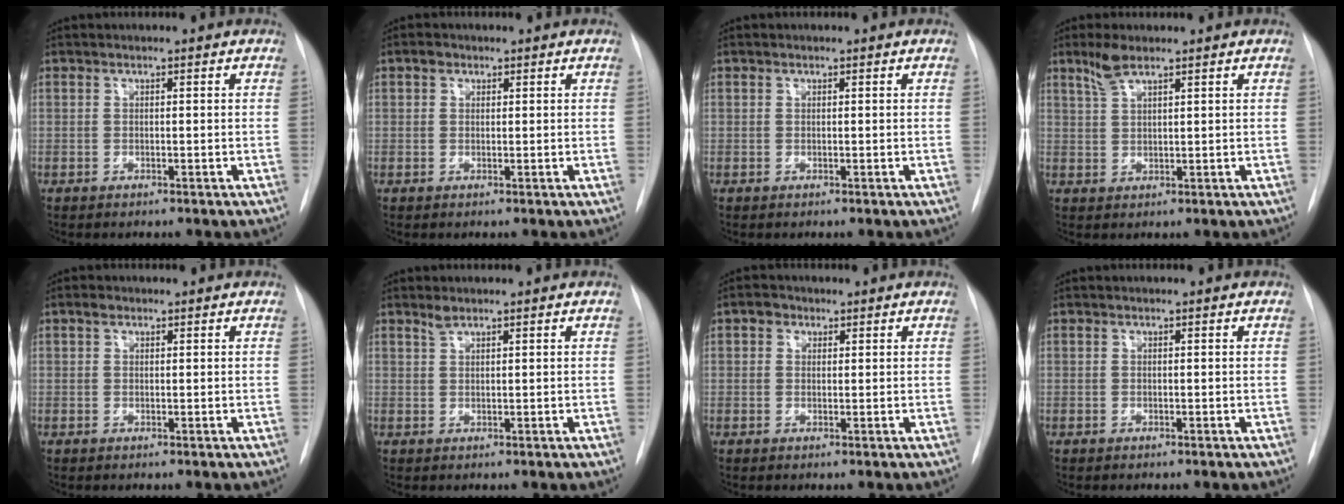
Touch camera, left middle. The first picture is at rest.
{"total": 1.3, "force": [0.7, 1.1, 0.4], "torque": [-0.004, 0.005, 0.009]}
{"total": 0.0}
{"total": 3.5, "force": [2.6, 0.6, 2.2], "torque": [-0.051, 0.006, 0.056]}
{"total": 1.2, "force": [0.7, 0.8, 0.5], "torque": [-0.008, 0.008, 0.011]}
{"total": 1.3, "force": [1.1, 0.3, 0.6], "torque": [-0.013, 0.003, 0.024]}
{"total": 1.9, "force": [0.9, 1.6, 0.6], "torque": [-0.007, 0.005, 0.009]}
{"total": 0.0}